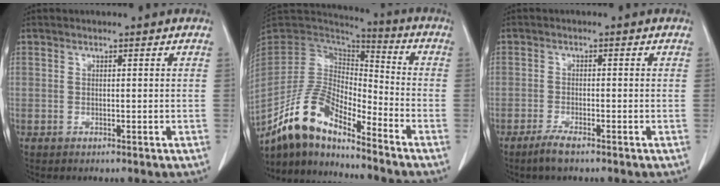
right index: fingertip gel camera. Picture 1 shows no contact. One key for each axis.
{"total": 13.4, "fx": -11.3, "fy": 3.3, "fz": 6.5, "tx": -0.130, "ty": 0.017, "tz": -0.215}
{"total": 2.8, "fx": -2.1, "fy": 0.2, "fz": 1.8, "tx": -0.041, "ty": -0.004, "tz": -0.042}